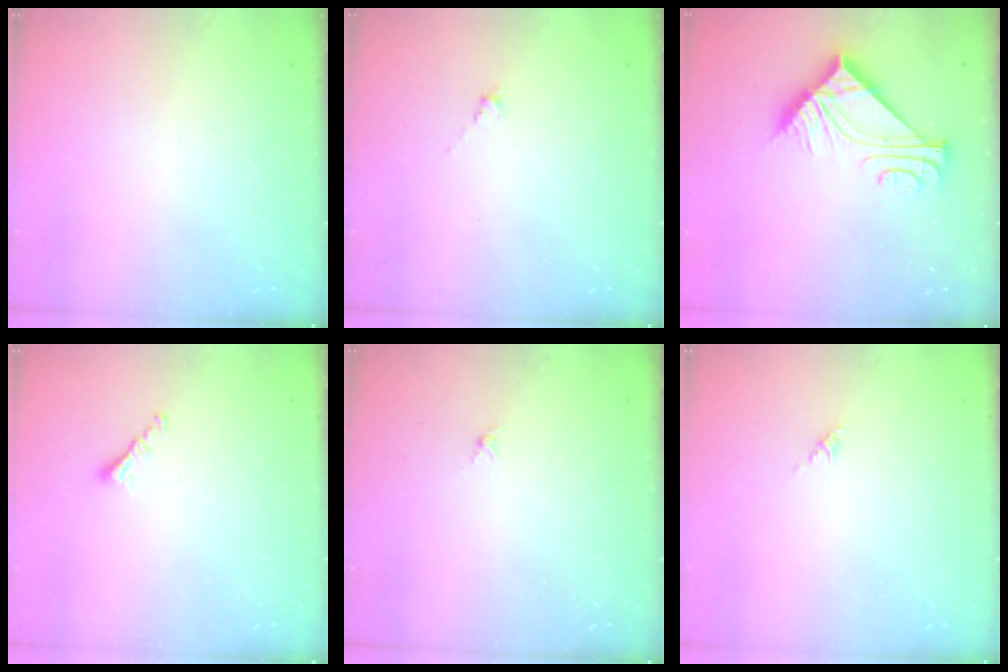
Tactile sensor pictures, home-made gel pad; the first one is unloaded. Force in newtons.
{"total": 0.0}
{"total": 9.3, "press": 9.3, "slide": 0.5}
{"total": 1.3, "press": 1.2, "slide": 0.5}
{"total": 0.0}
{"total": 0.6, "press": 0.4, "slide": 0.4}